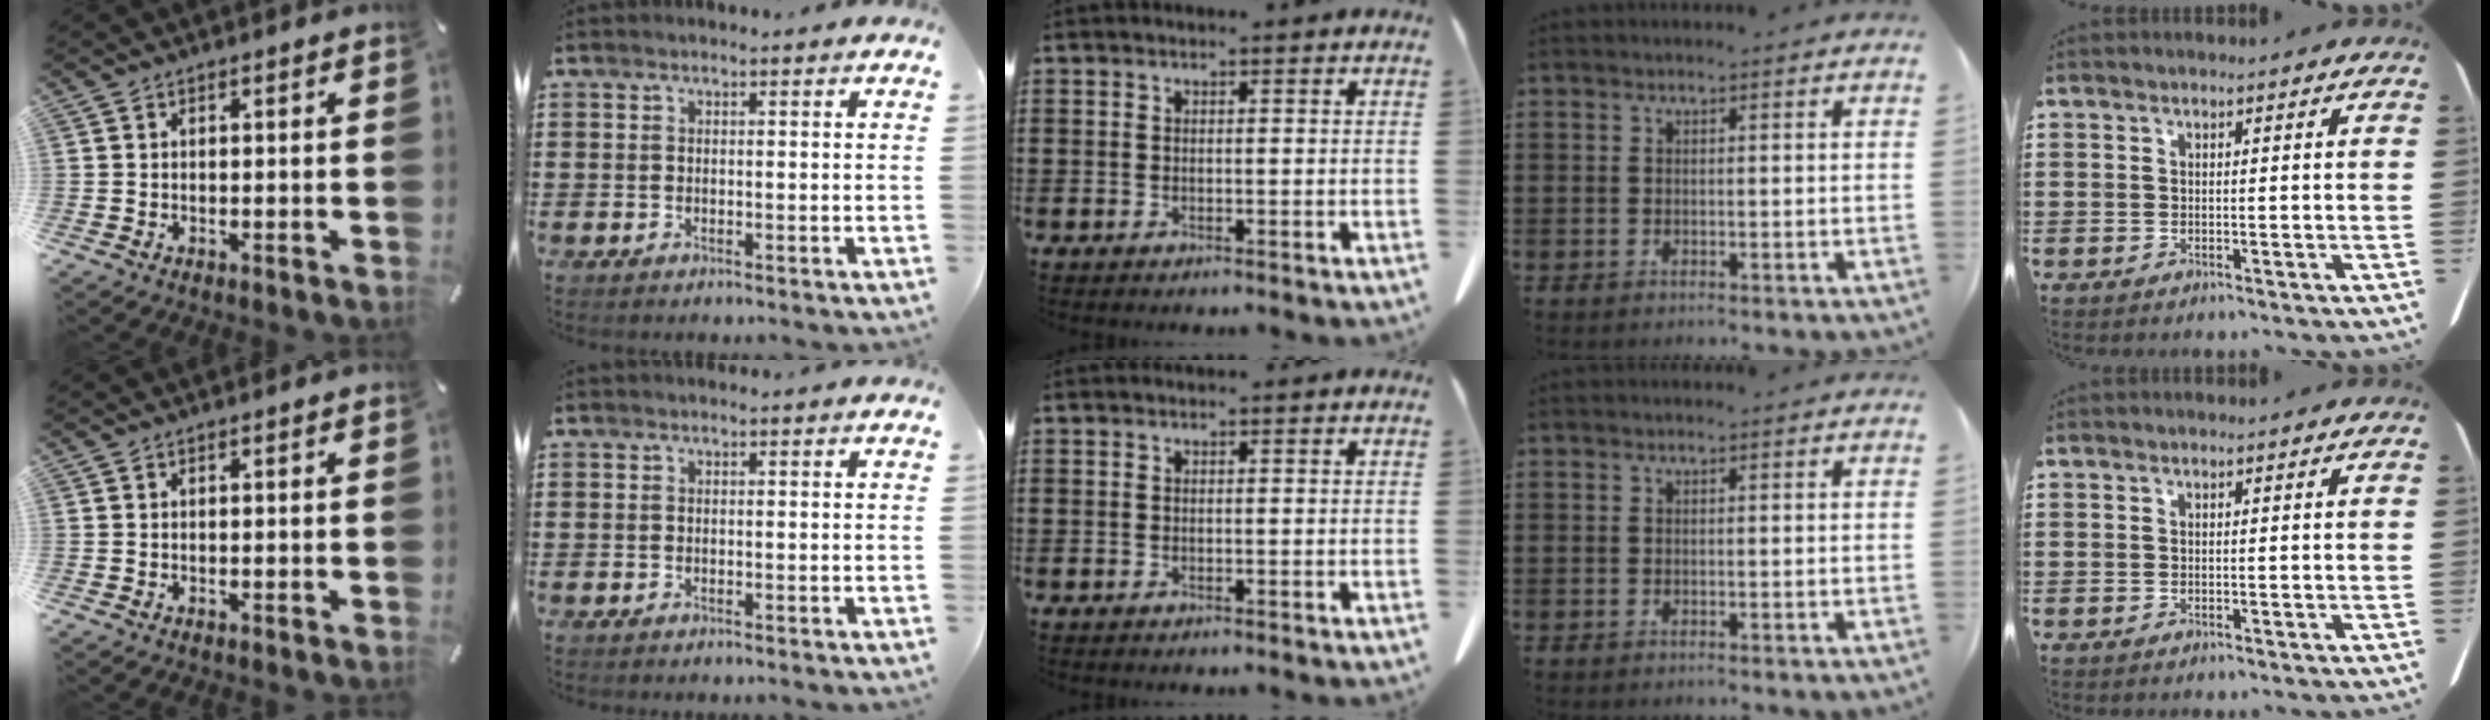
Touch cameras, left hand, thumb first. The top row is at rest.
{}